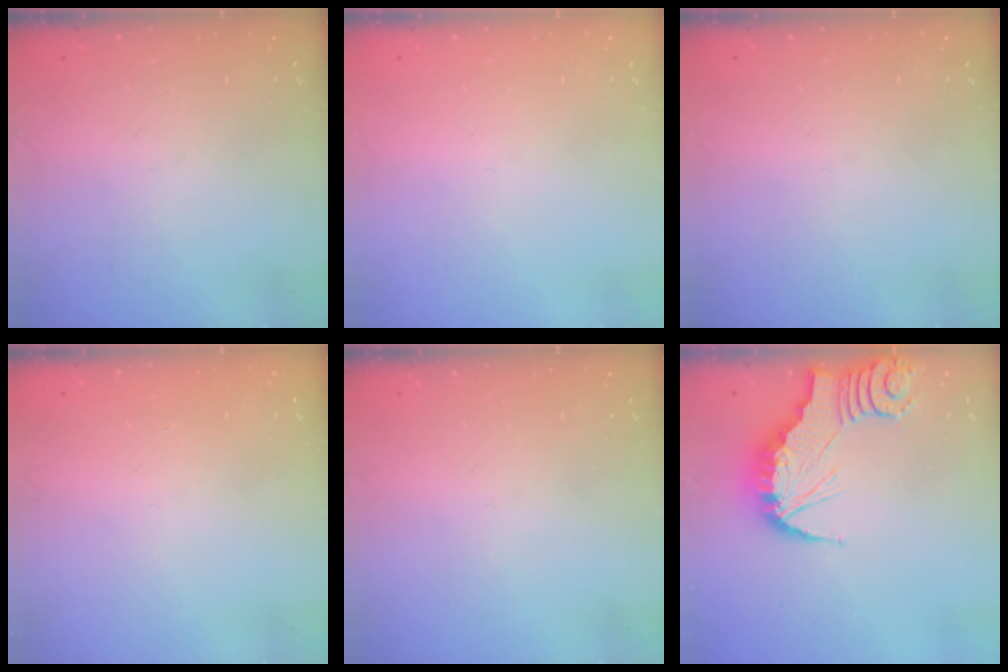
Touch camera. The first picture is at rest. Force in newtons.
{"total": 0.0}
{"total": 0.0}
{"total": 1.4, "press": 1.4, "slide": 0.1}
{"total": 0.0}
{"total": 2.2, "press": 2.2, "slide": 0.2}